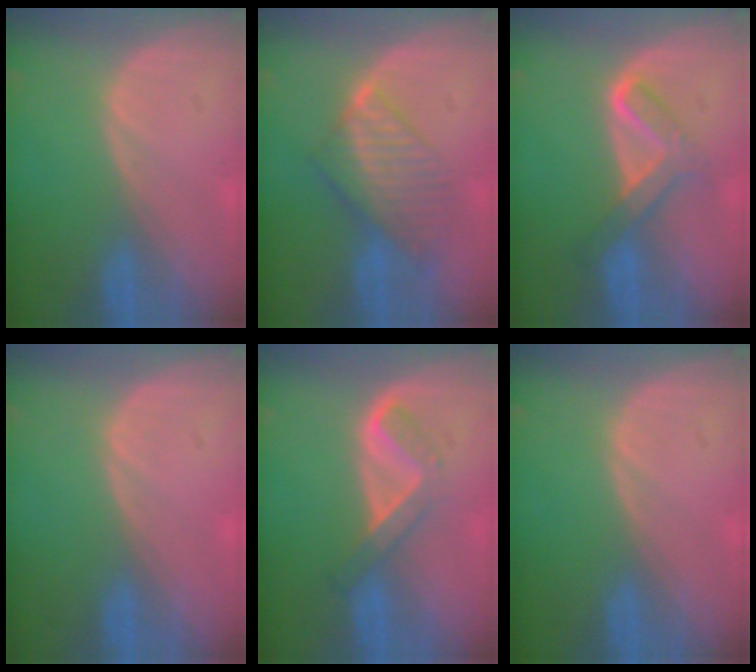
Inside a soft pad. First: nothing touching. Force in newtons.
{"total": 8.1, "press": 7.1, "slide": 4.0}
{"total": 5.2, "press": 5.1, "slide": 0.3}
{"total": 0.5, "press": 0.1, "slide": 0.5}
{"total": 5.3, "press": 4.5, "slide": 2.9}
{"total": 0.0}